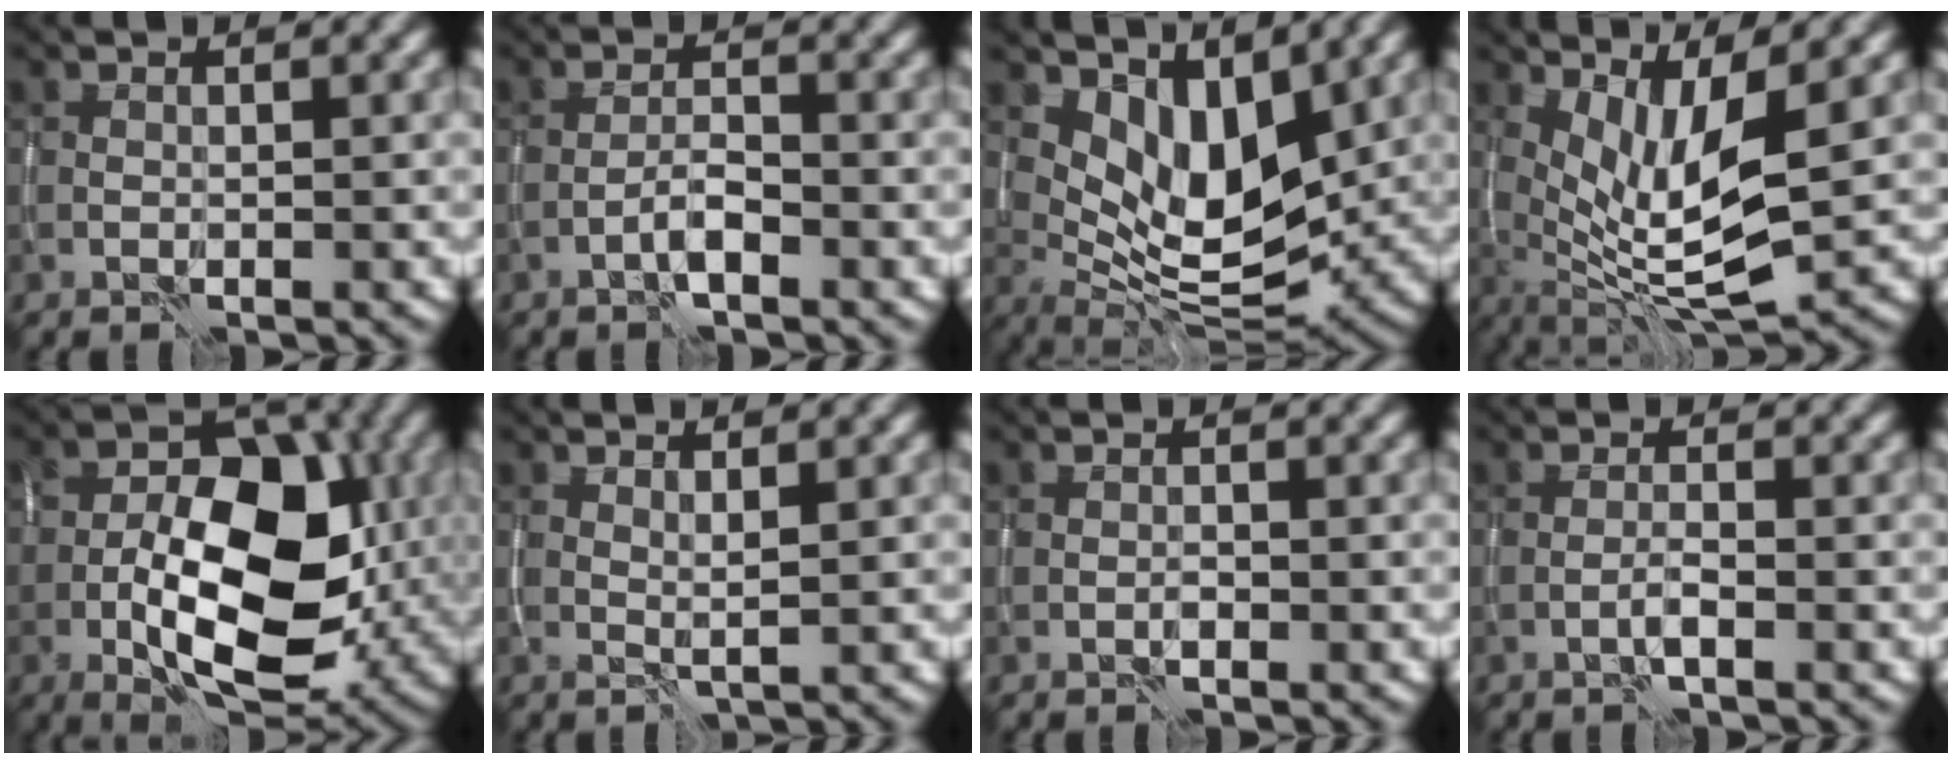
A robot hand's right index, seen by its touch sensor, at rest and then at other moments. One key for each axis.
{"total": 1.9, "fx": -1.2, "fy": 0.3, "fz": 1.4, "tx": -0.028, "ty": 0.009, "tz": -0.025}
{"total": 6.3, "fx": 2.8, "fy": 3.0, "fz": 4.8, "tx": -0.086, "ty": -0.019, "tz": 0.052}
{"total": 6.8, "fx": 1.4, "fy": 1.9, "fz": 6.4, "tx": -0.120, "ty": -0.011, "tz": 0.027}
{"total": 12.1, "fx": -2.2, "fy": 6.7, "fz": 9.9, "tx": -0.162, "ty": 0.000, "tz": -0.048}
{"total": 1.1, "fx": 0.9, "fy": -0.1, "fz": 0.6, "tx": -0.015, "ty": -0.002, "tz": 0.015}
{"total": 0.6, "fx": -0.3, "fy": 0.2, "fz": 0.4, "tx": -0.007, "ty": 0.003, "tz": -0.008}
{"total": 1.2, "fx": -0.7, "fy": -0.1, "fz": 1.0, "tx": -0.021, "ty": 0.007, "tz": -0.016}